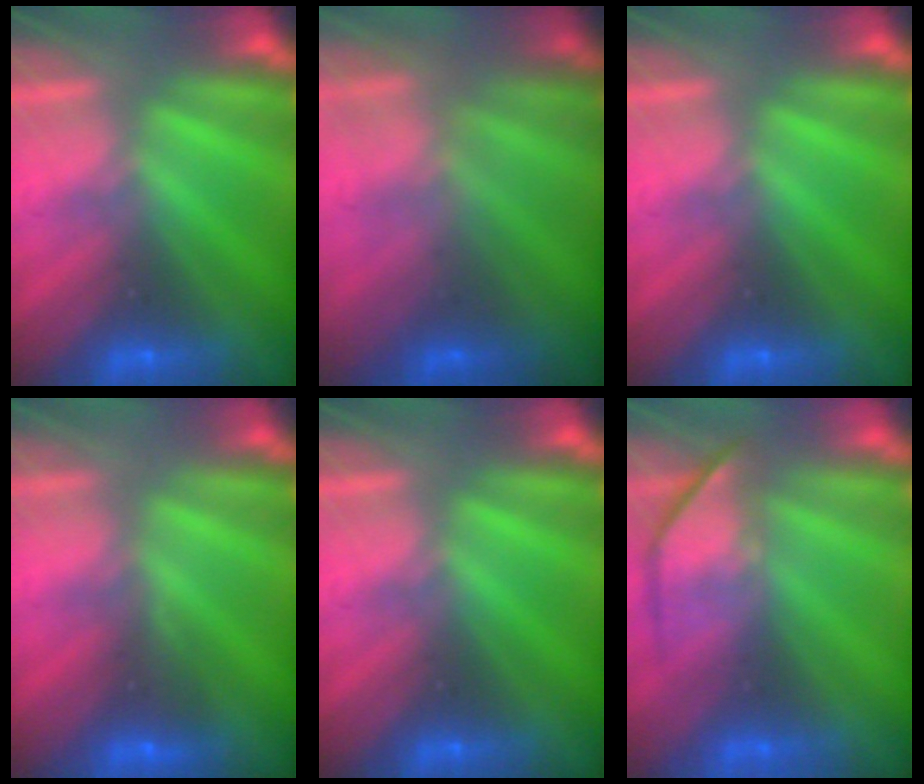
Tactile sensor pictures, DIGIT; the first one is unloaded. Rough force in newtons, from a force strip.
{"total": 3.8}
{"total": 0.0}
{"total": 2.9}
{"total": 0.0}
{"total": 4.5}